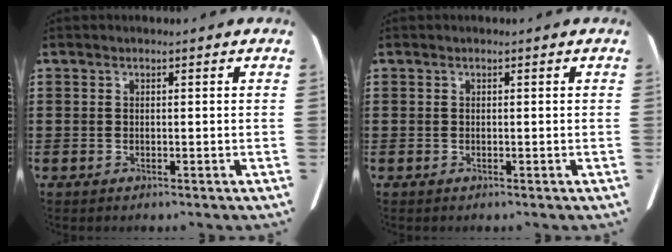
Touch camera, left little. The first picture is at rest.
{"total": 0.0}